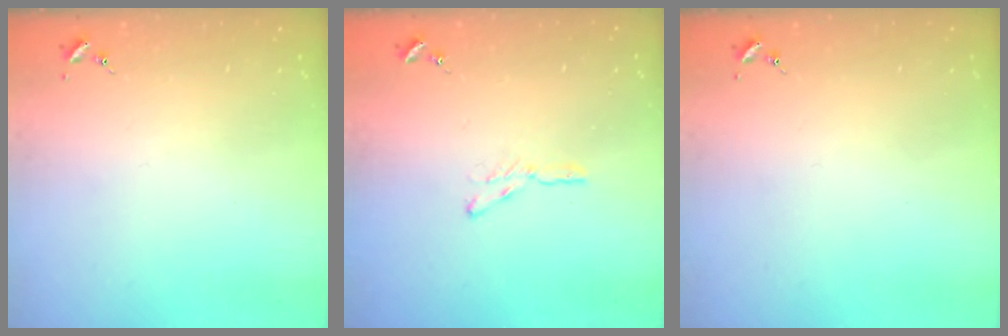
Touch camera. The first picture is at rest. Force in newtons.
{"total": 4.3, "press": 4.2, "slide": 0.4}
{"total": 0.0}